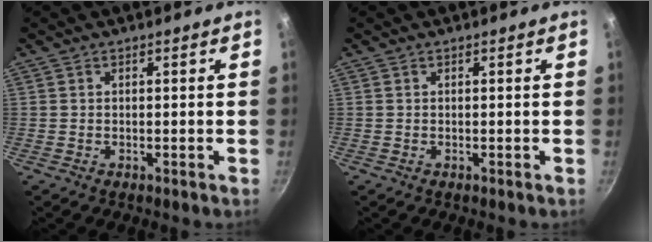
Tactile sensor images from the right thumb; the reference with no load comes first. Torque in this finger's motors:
{"motor_torque": [-0.06, 0.06, 0.00, 0.00, 0.00]}